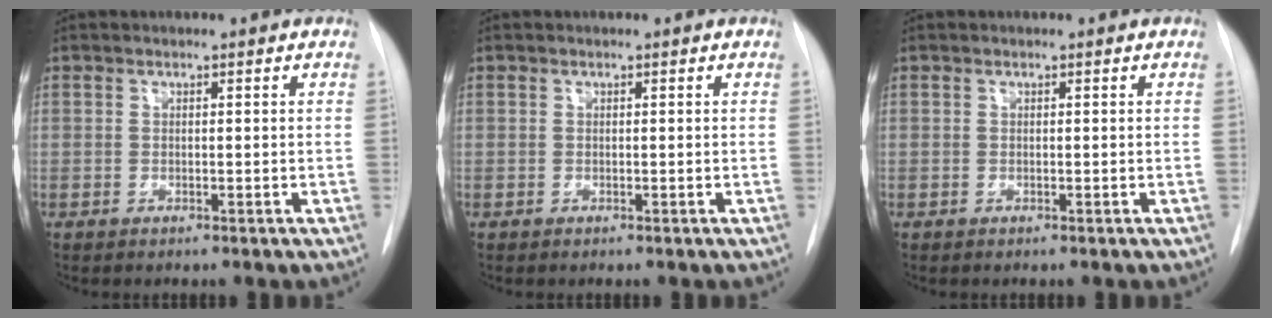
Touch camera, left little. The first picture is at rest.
{"total": 0.0}
{"total": 0.0}